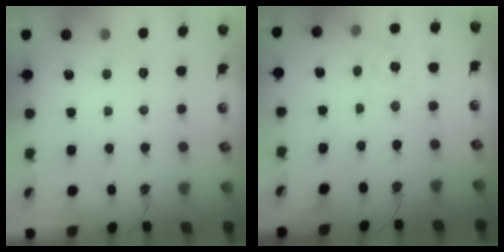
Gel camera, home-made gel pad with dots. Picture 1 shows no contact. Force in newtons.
{"total": 3.0, "press": 3.0, "slide": 0.3}